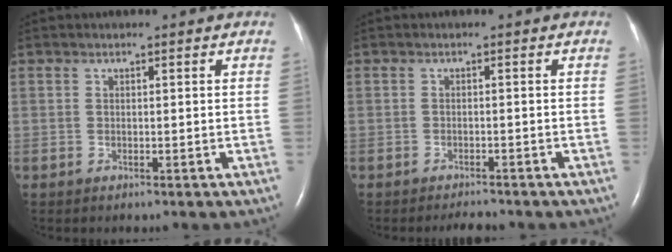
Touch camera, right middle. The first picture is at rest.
{"total": 2.0, "force": [-1.9, 0.2, 0.5], "torque": [-0.011, -0.007, -0.026]}